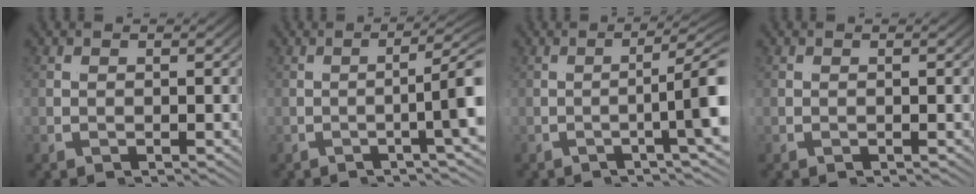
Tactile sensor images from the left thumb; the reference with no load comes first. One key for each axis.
{"total": 5.5, "fx": -1.0, "fy": -1.8, "fz": 5.1, "tx": -0.063, "ty": 0.028, "tz": -0.025}
{"total": 6.1, "fx": -0.9, "fy": -2.2, "fz": 5.6, "tx": -0.066, "ty": 0.036, "tz": -0.028}
{"total": 0.0}